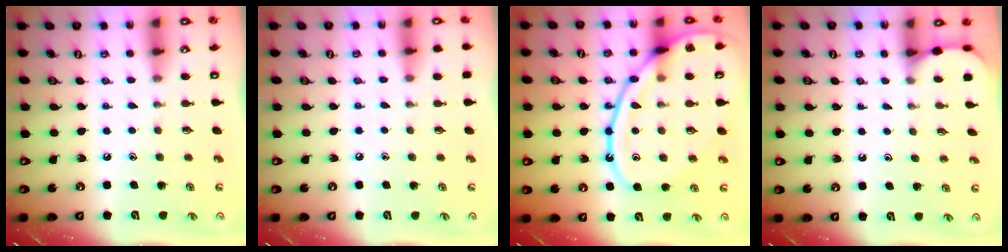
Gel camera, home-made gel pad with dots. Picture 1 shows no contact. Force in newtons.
{"total": 3.2, "press": 3.2, "slide": 0.5}
{"total": 20.9, "press": 20.9, "slide": 1.8}
{"total": 1.8, "press": 1.8, "slide": 0.1}